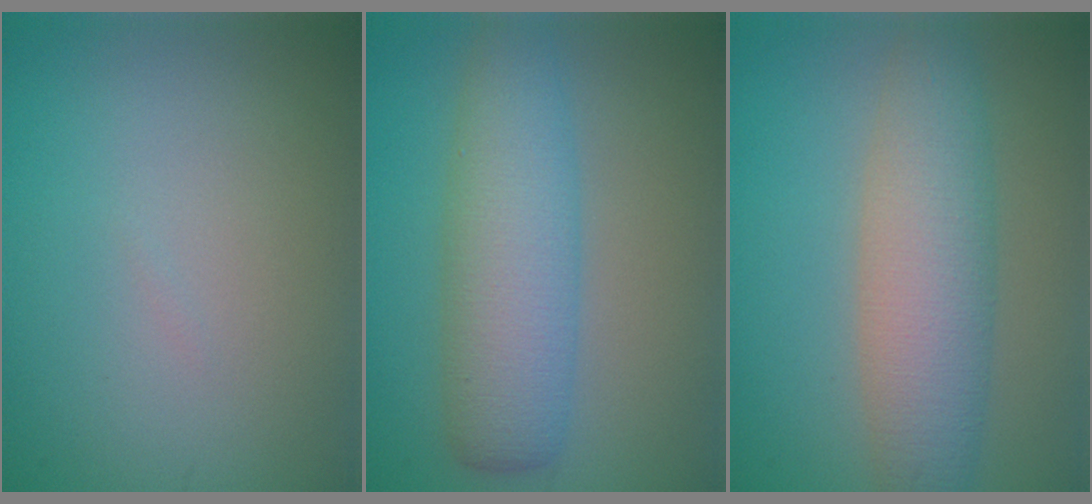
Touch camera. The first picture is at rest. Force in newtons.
{"total": 6.1, "press": 6.1, "slide": 0.4}
{"total": 6.3, "press": 6.3, "slide": 0.2}